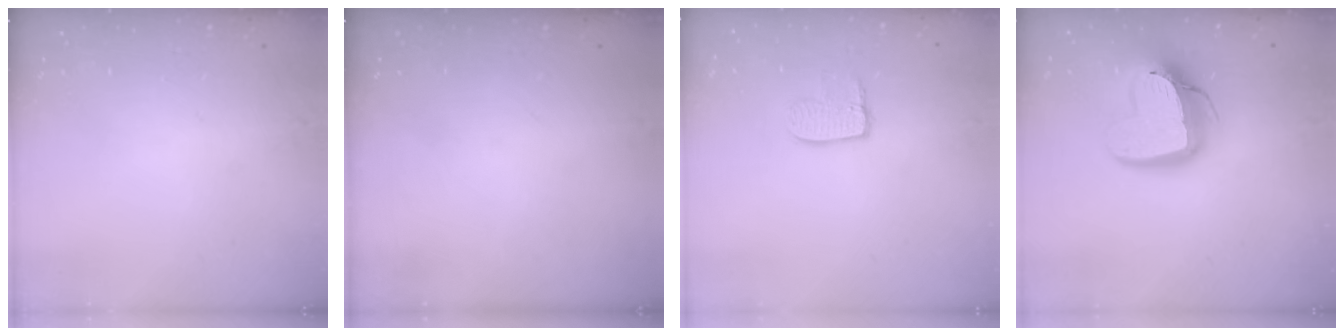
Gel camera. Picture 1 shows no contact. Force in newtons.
{"total": 0.0}
{"total": 7.7, "press": 7.7, "slide": 0.5}
{"total": 18.9, "press": 18.8, "slide": 1.6}